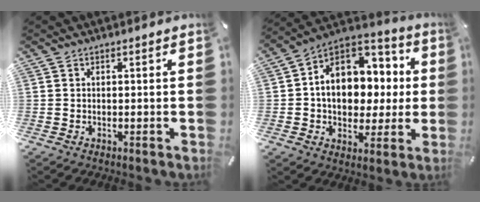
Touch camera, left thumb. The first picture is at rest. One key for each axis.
{"total": 13.1, "fx": 0.7, "fy": 10.9, "fz": 7.2, "tx": -0.120, "ty": -0.010, "tz": 0.020}